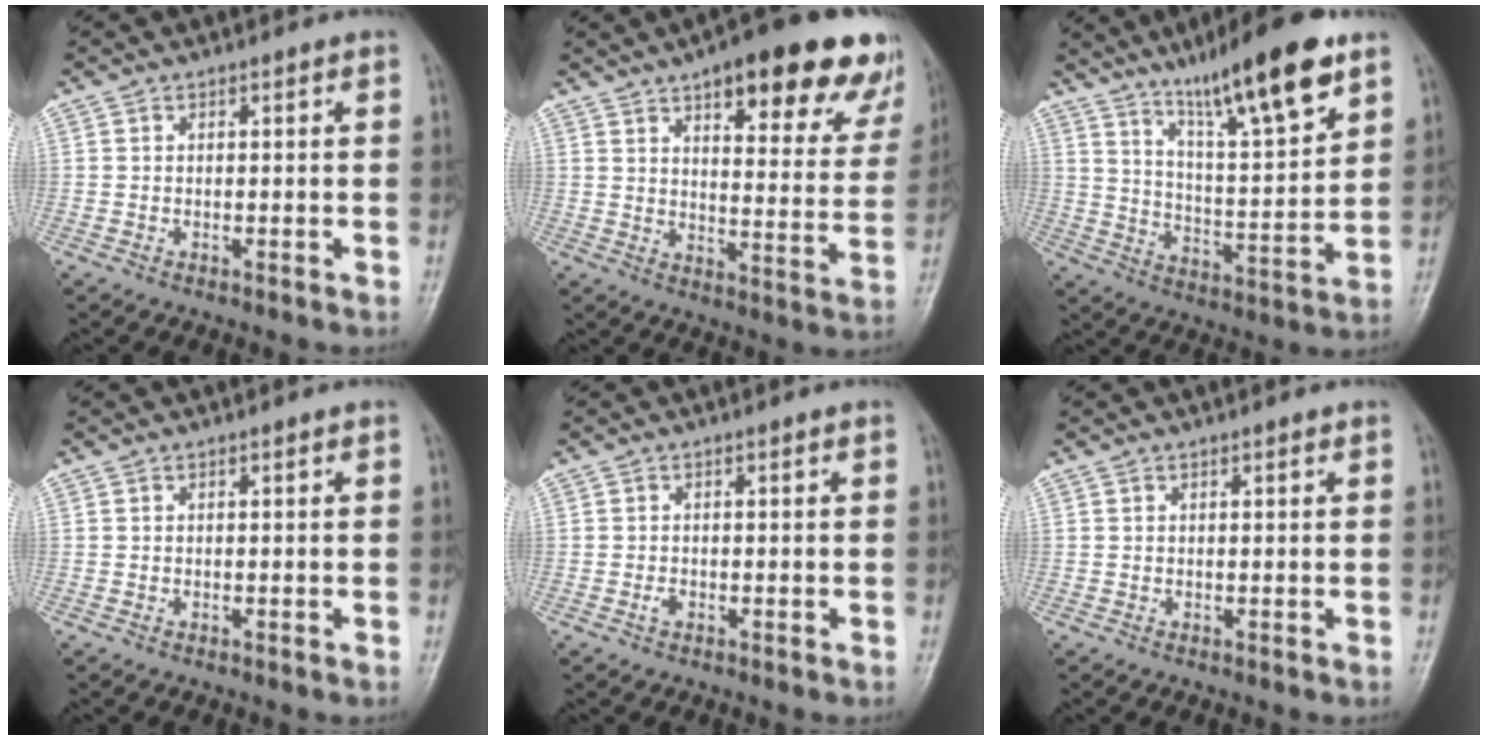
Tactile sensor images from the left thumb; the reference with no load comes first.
{"total": 23.3, "force": [14.3, 8.0, 16.5], "torque": [-0.171, -0.037, 0.184]}
{"total": 18.2, "force": [11.6, 3.1, 13.6], "torque": [-0.201, -0.053, 0.195]}
{"total": 0.0}
{"total": 1.0, "force": [-0.4, 0.6, 0.7], "torque": [-0.013, 0.001, -0.008]}
{"total": 0.6, "force": [0.3, 0.1, 0.5], "torque": [-0.007, 0.000, 0.004]}